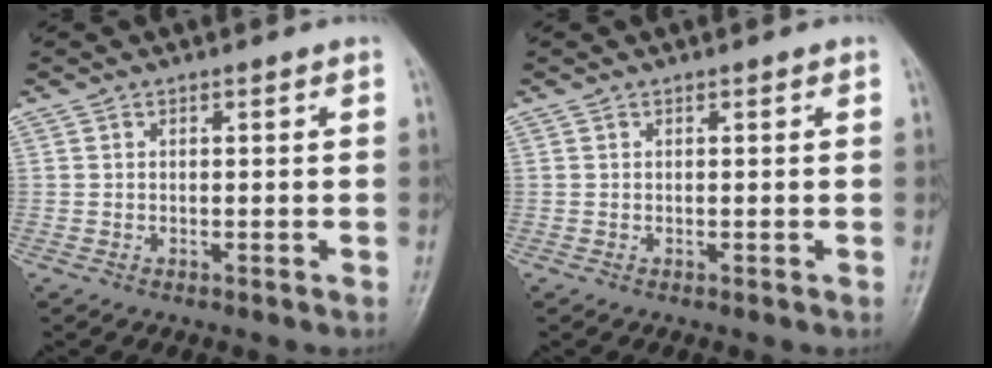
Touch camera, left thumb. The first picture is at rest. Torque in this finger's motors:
{"motor_torque": [-0.02, 0.02, -0.01, 0.00, 0.00]}